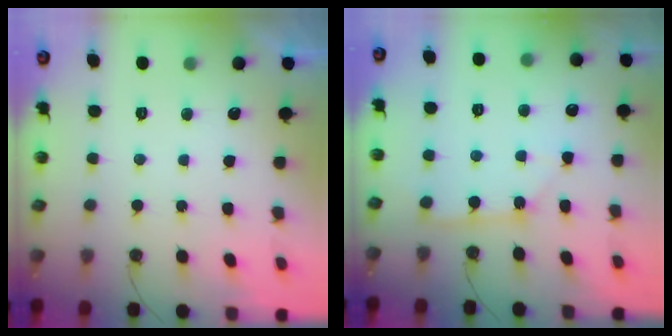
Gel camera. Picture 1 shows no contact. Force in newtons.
{"total": 2.9, "press": 2.9, "slide": 0.1}